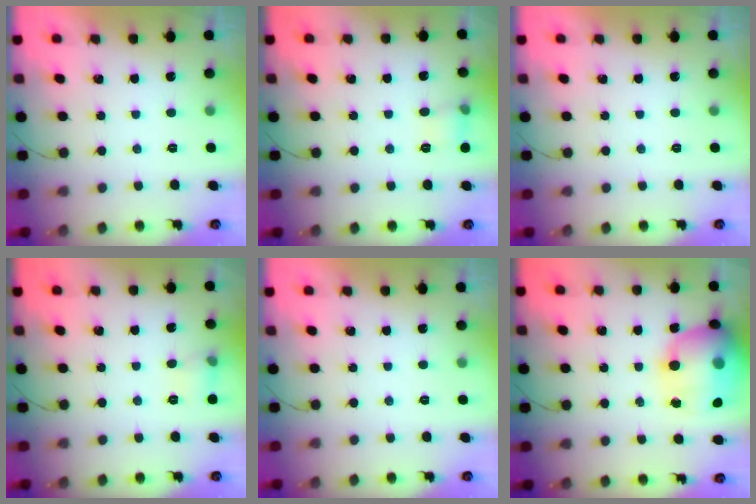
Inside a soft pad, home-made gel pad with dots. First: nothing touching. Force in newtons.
{"total": 5.8, "press": 5.6, "slide": 1.7}
{"total": 0.0}
{"total": 6.6, "press": 6.4, "slide": 1.6}
{"total": 0.0}
{"total": 22.1, "press": 21.7, "slide": 3.9}